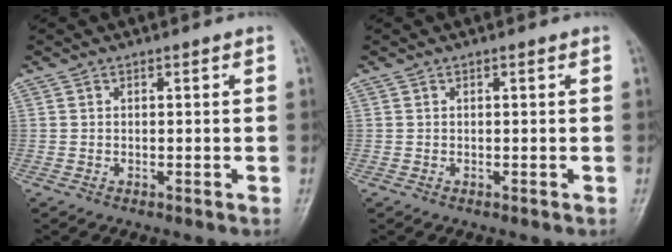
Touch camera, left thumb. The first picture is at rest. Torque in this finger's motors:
{"motor_torque": [0.00, 0.00, -0.01, 0.00, 0.00]}